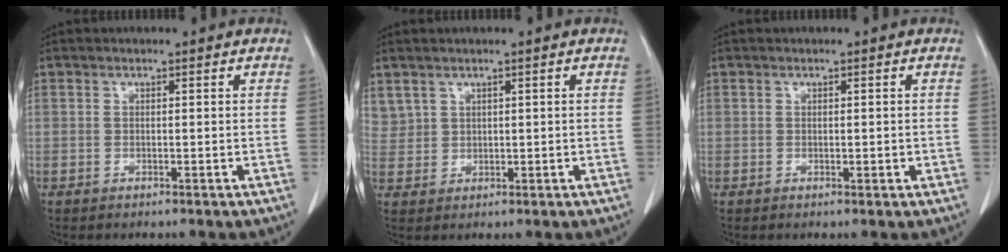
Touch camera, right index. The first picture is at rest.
{"total": 3.0, "force": [2.0, 2.1, 0.5], "torque": [-0.008, 0.007, 0.051]}
{"total": 1.1, "force": [-0.1, 0.6, 0.9], "torque": [-0.010, -0.001, 0.002]}